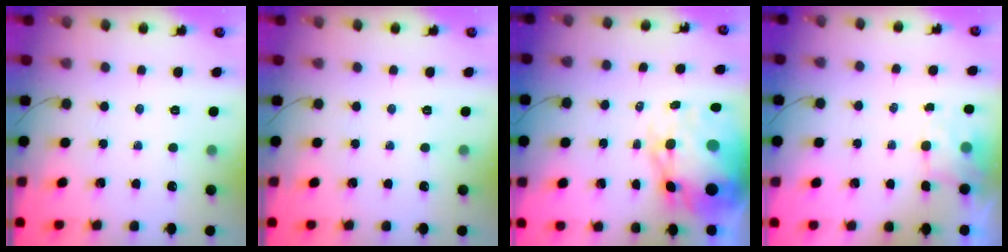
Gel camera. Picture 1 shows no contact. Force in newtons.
{"total": 0.0}
{"total": 16.3, "press": 15.8, "slide": 3.8}
{"total": 2.0, "press": 1.8, "slide": 1.0}